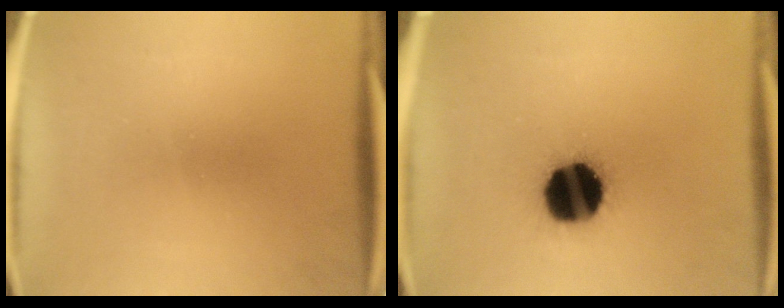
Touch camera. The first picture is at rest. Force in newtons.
{"total": 19.1}